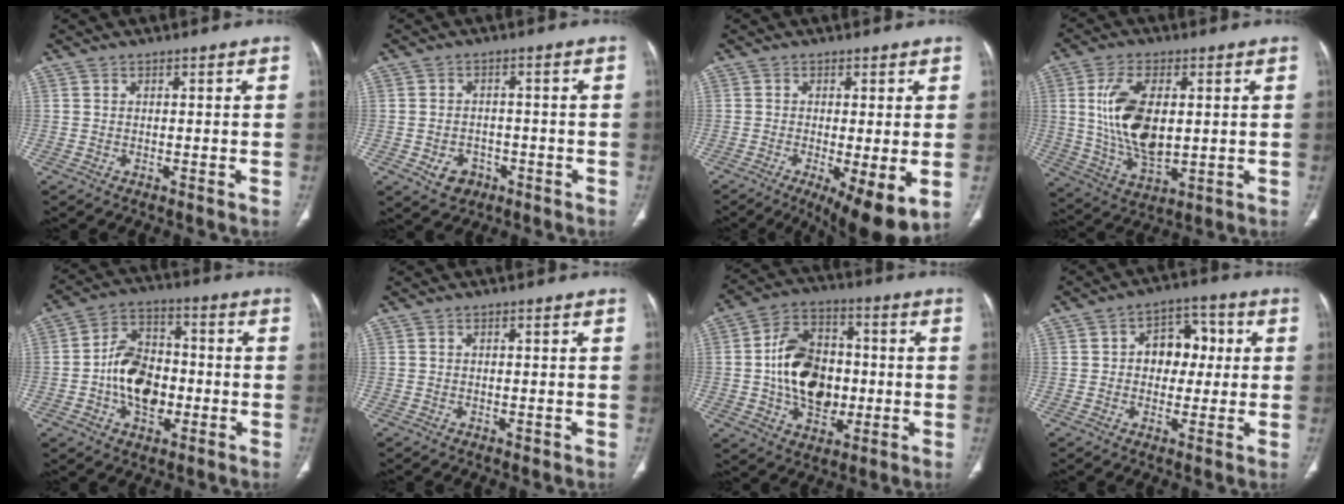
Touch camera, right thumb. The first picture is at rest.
{"total": 5.0, "force": [-2.2, 3.9, 2.1], "torque": [-0.020, 0.015, -0.026]}
{"total": 10.2, "force": [-2.9, 2.9, 9.3], "torque": [-0.146, -0.023, -0.041]}
{"total": 14.5, "force": [1.9, 7.6, 12.3], "torque": [-0.232, -0.015, 0.046]}
{"total": 13.1, "force": [-2.2, 9.1, 9.2], "torque": [-0.130, 0.029, -0.042]}
{"total": 1.1, "force": [-0.2, 0.6, 0.9], "torque": [-0.013, -0.003, -0.002]}
{"total": 16.7, "force": [-0.7, 11.9, 11.8], "torque": [-0.168, 0.021, -0.007]}
{"total": 9.2, "force": [1.0, 6.8, 6.1], "torque": [-0.044, 0.023, 0.008]}